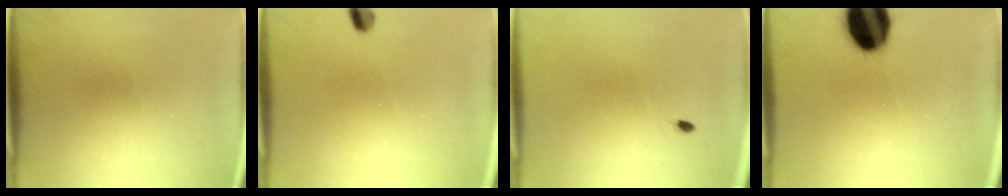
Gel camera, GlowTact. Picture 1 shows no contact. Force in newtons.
{"total": 2.3}
{"total": 0.5}
{"total": 18.3}